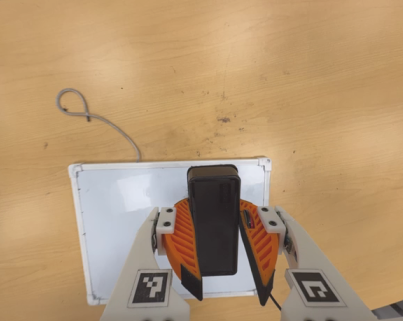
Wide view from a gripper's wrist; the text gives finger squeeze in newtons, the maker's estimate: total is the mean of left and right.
{"total": 10.2, "left": 10.0, "right": 10.4}